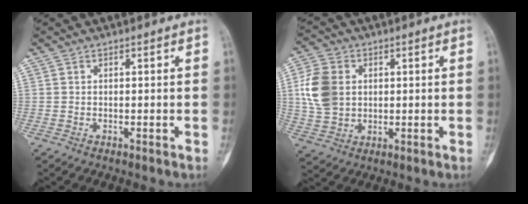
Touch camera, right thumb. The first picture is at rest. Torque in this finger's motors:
{"motor_torque": [0.69, 0.68, 0.23, -0.14, 0.18]}